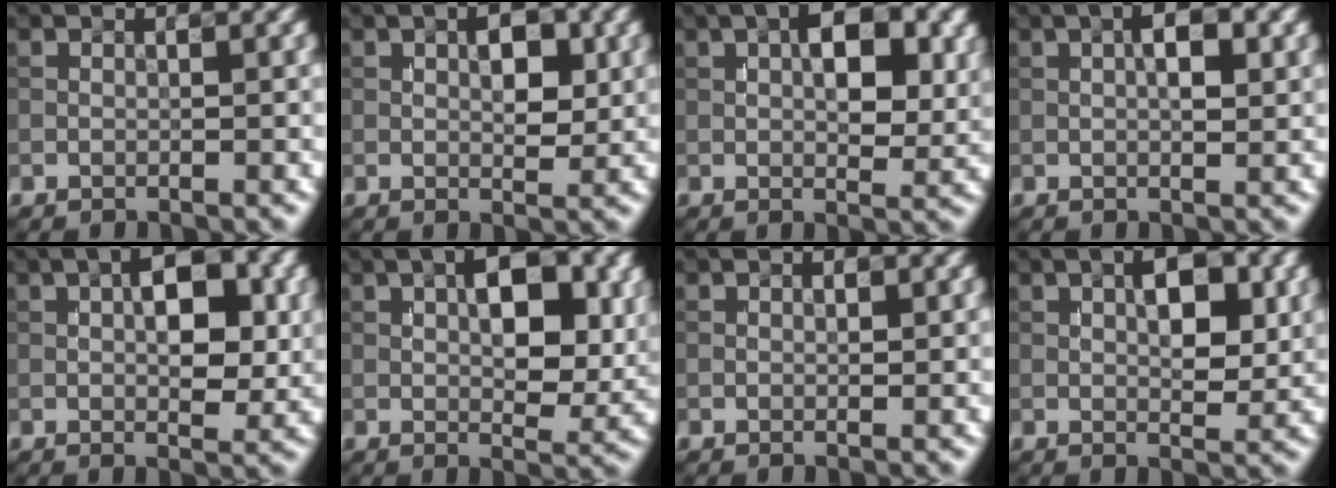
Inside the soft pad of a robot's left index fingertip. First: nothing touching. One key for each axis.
{"total": 3.2, "fx": 0.6, "fy": 1.6, "fz": 2.7, "tx": -0.036, "ty": 0.000, "tz": 0.008}
{"total": 6.2, "fx": 1.4, "fy": 3.0, "fz": 5.2, "tx": -0.069, "ty": 0.004, "tz": 0.019}
{"total": 3.2, "fx": 0.7, "fy": 1.2, "fz": 2.9, "tx": -0.044, "ty": 0.005, "tz": 0.010}
{"total": 5.6, "fx": 0.8, "fy": 2.6, "fz": 4.9, "tx": -0.066, "ty": 0.004, "tz": 0.010}
{"total": 7.1, "fx": 1.6, "fy": 3.3, "fz": 6.0, "tx": -0.082, "ty": 0.002, "tz": 0.024}
{"total": 0.6, "fx": 0.2, "fy": 0.3, "fz": 0.5, "tx": -0.006, "ty": 0.001, "tz": 0.002}
{"total": 4.5, "fx": 1.0, "fy": 2.0, "fz": 4.0, "tx": -0.058, "ty": 0.002, "tz": 0.014}